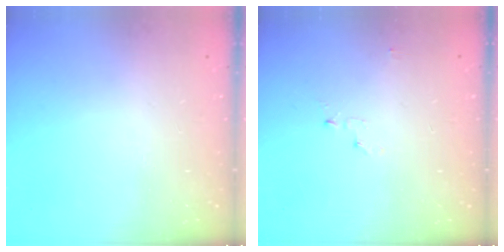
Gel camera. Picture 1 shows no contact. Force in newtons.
{"total": 2.8, "press": 2.8, "slide": 0.3}